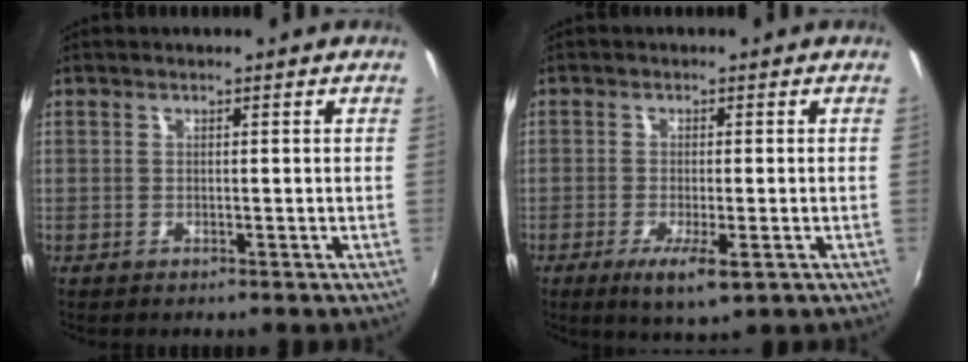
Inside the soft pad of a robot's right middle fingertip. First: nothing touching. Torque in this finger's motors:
{"motor_torque": [0.55, -1.45, -0.07, 0.02]}